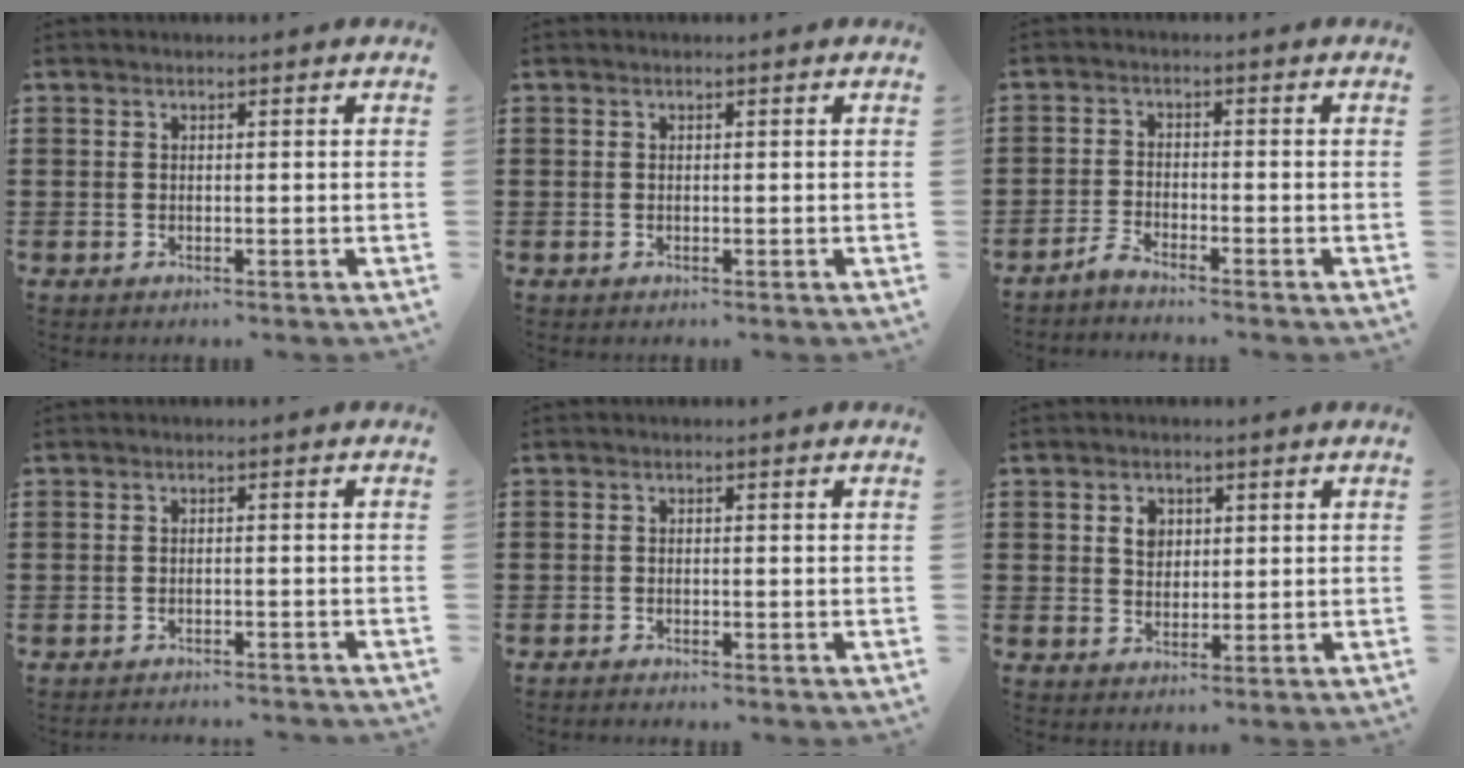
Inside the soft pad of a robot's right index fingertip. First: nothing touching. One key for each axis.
{"total": 0.0}
{"total": 2.3, "fx": -2.2, "fy": -0.2, "fz": 0.4, "tx": -0.018, "ty": 0.001, "tz": -0.046}
{"total": 1.4, "fx": -1.4, "fy": -0.1, "fz": 0.1, "tx": -0.006, "ty": 0.002, "tz": -0.029}
{"total": 0.8, "fx": -0.8, "fy": 0.0, "fz": 0.0, "tx": -0.002, "ty": 0.001, "tz": -0.018}
{"total": 3.0, "fx": 1.0, "fy": 2.4, "fz": 1.6, "tx": -0.040, "ty": 0.010, "tz": 0.016}